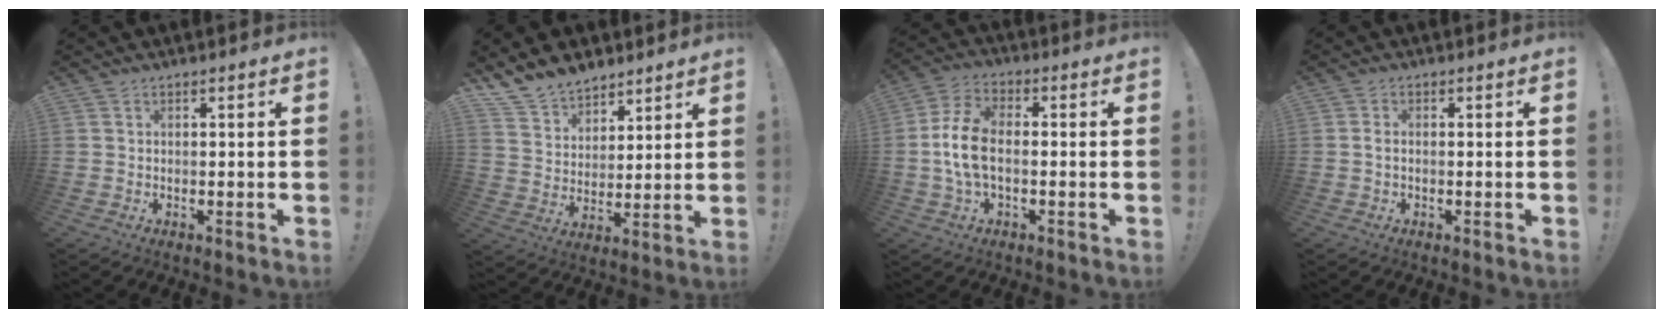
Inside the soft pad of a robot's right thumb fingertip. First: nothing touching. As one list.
[{"total": 11.1, "force": [9.4, 5.7, 1.7], "torque": [-0.052, -0.071, 0.188]}, {"total": 10.5, "force": [-1.3, 5.8, 8.7], "torque": [-0.182, 0.006, -0.020]}, {"total": 1.4, "force": [-0.2, 0.6, 1.2], "torque": [-0.023, 0.005, -0.004]}]